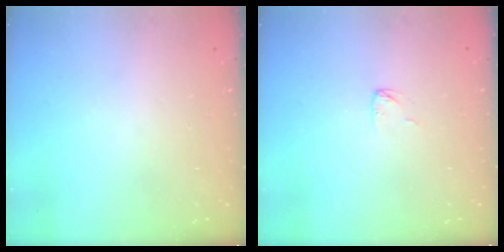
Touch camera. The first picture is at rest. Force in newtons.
{"total": 3.2, "press": 3.1, "slide": 0.3}